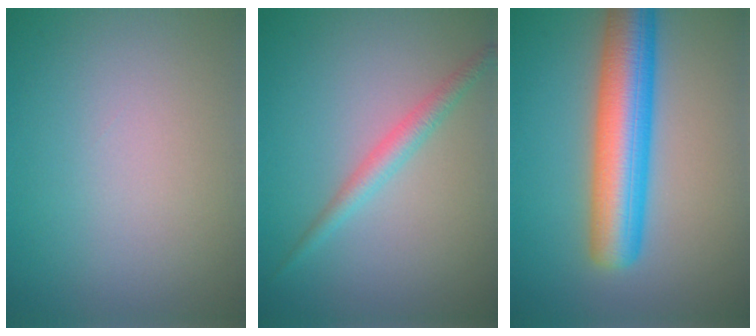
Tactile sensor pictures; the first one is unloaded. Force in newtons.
{"total": 2.1, "press": 2.1, "slide": 0.0}
{"total": 8.1, "press": 8.1, "slide": 0.3}